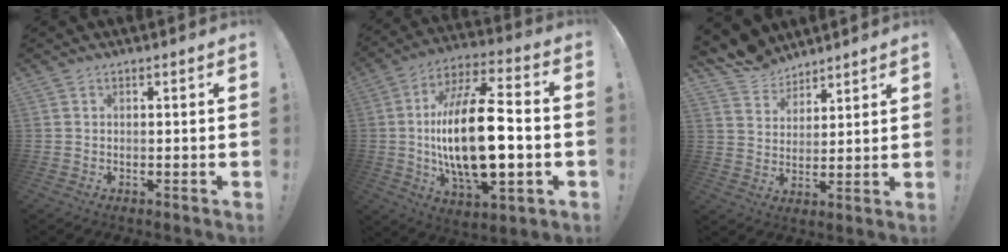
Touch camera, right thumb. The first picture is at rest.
{"total": 24.6, "force": [-1.5, 10.1, 22.4], "torque": [-0.420, -0.006, -0.035]}
{"total": 9.2, "force": [8.1, 4.4, 0.9], "torque": [-0.033, -0.062, 0.160]}